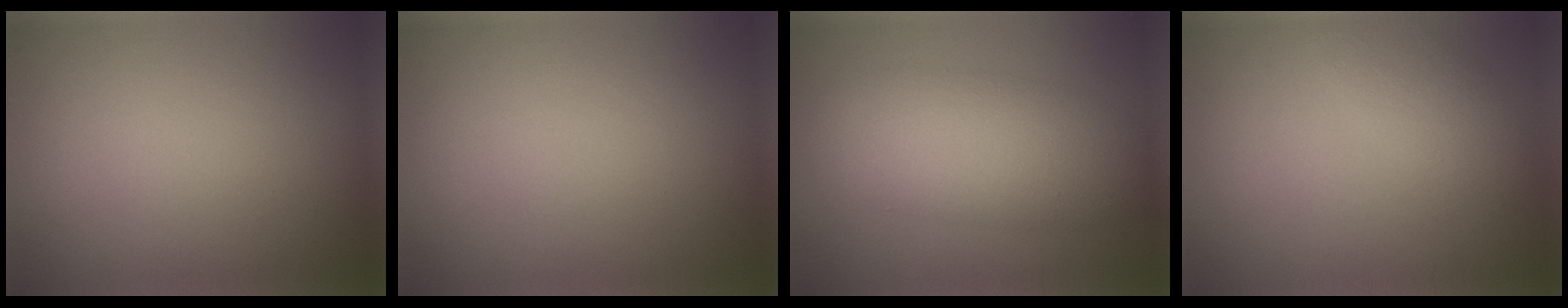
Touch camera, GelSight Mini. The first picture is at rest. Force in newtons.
{"total": 0.0}
{"total": 7.2, "press": 7.2, "slide": 0.2}
{"total": 2.4, "press": 2.4, "slide": 0.2}